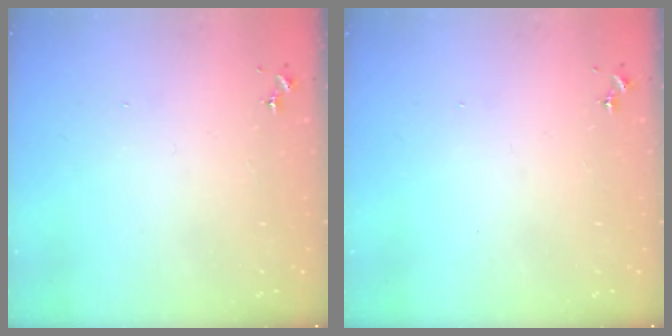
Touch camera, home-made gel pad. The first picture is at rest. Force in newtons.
{"total": 0.0}